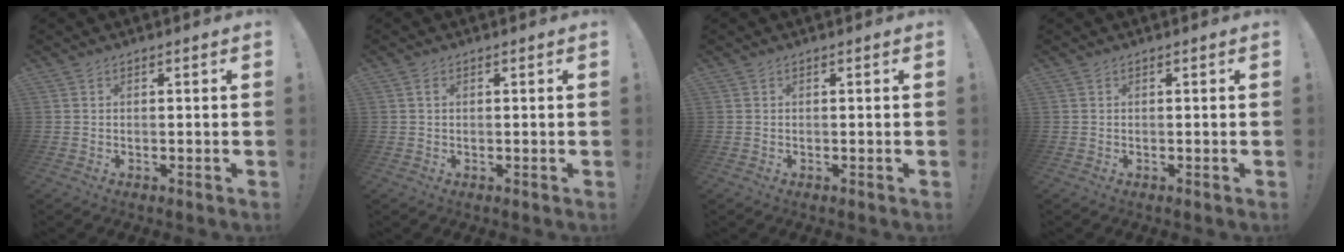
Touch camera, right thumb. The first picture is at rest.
{"total": 0.8, "force": [0.2, 0.4, 0.6], "torque": [-0.017, 0.003, 0.005]}
{"total": 0.0}
{"total": 0.0}